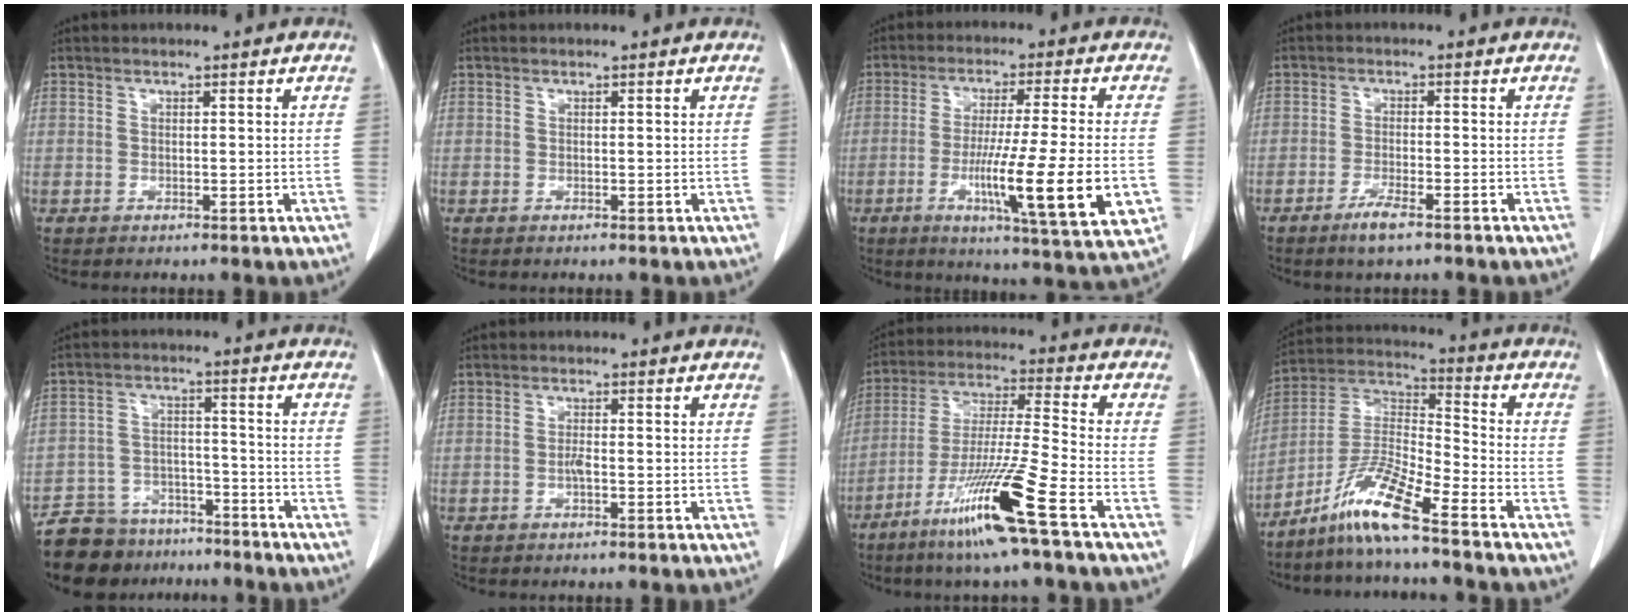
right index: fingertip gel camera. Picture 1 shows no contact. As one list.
[{"total": 0.0}, {"total": 16.4, "force": [-3.9, -0.1, 15.9], "torque": [-0.234, -0.029, -0.062]}, {"total": 3.5, "force": [-2.5, 0.4, 2.5], "torque": [-0.051, -0.004, -0.045]}, {"total": 11.7, "force": [-10.0, 5.7, 2.1], "torque": [-0.033, 0.022, -0.157]}, {"total": 1.2, "force": [-0.4, 0.1, 1.1], "torque": [-0.024, 0.000, -0.009]}, {"total": 14.4, "force": [-8.0, -1.5, 11.9], "torque": [-0.237, -0.037, -0.154]}, {"total": 10.9, "force": [-7.9, -0.3, 7.4], "torque": [-0.154, -0.005, -0.155]}]